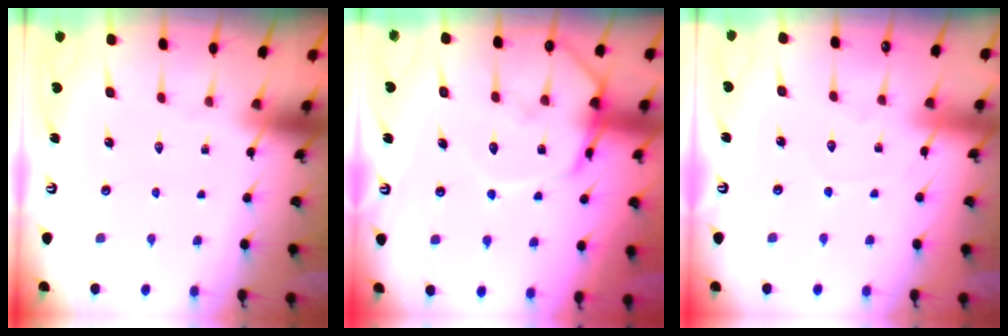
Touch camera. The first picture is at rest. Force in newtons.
{"total": 11.9, "press": 11.9, "slide": 1.0}
{"total": 3.0, "press": 3.0, "slide": 0.4}